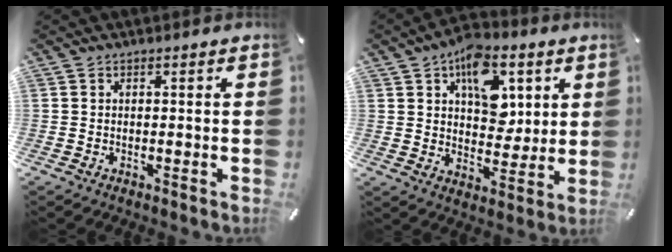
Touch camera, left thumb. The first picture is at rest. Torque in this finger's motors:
{"motor_torque": [2.03, 2.17, 1.37, -1.18, 0.41]}